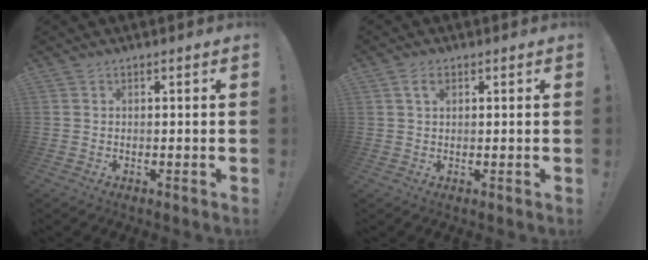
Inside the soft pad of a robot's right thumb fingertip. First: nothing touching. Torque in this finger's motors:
{"motor_torque": [-0.03, 0.04, -0.10, 0.11, 0.03]}